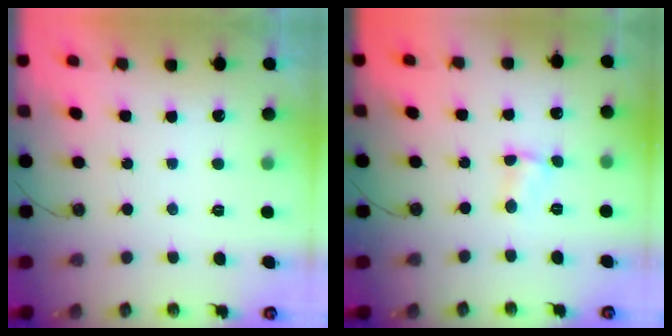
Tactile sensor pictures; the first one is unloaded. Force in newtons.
{"total": 2.8, "press": 2.8, "slide": 0.4}